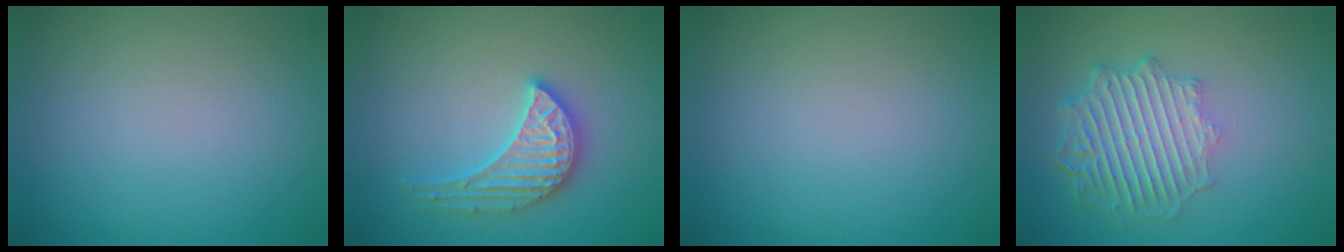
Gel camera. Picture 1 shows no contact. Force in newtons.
{"total": 3.3, "press": 3.3, "slide": 0.4}
{"total": 0.0}
{"total": 6.1, "press": 4.6, "slide": 4.0}